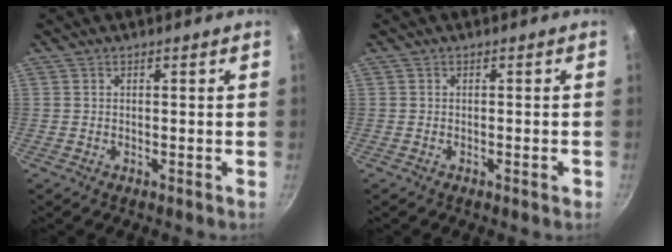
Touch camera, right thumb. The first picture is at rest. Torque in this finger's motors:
{"motor_torque": [0.14, -0.14, 0.46, -0.25, -0.02]}